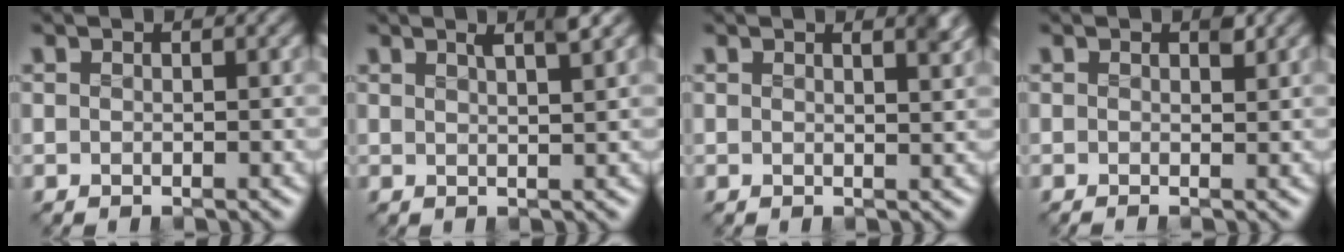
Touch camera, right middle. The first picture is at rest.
{"total": 2.3, "force": [1.3, 0.4, 1.9], "torque": [-0.017, 0.004, 0.012]}
{"total": 1.9, "force": [1.2, 0.6, 1.3], "torque": [-0.006, 0.000, 0.011]}
{"total": 0.8, "force": [0.1, 0.1, 0.8], "torque": [-0.011, -0.005, -0.001]}